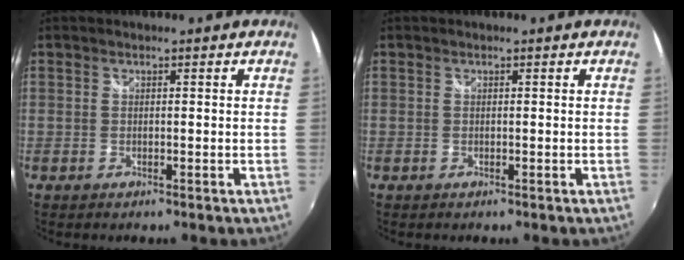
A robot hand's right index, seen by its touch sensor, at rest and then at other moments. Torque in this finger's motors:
{"motor_torque": [0.17, 0.15, -0.01, 0.00]}